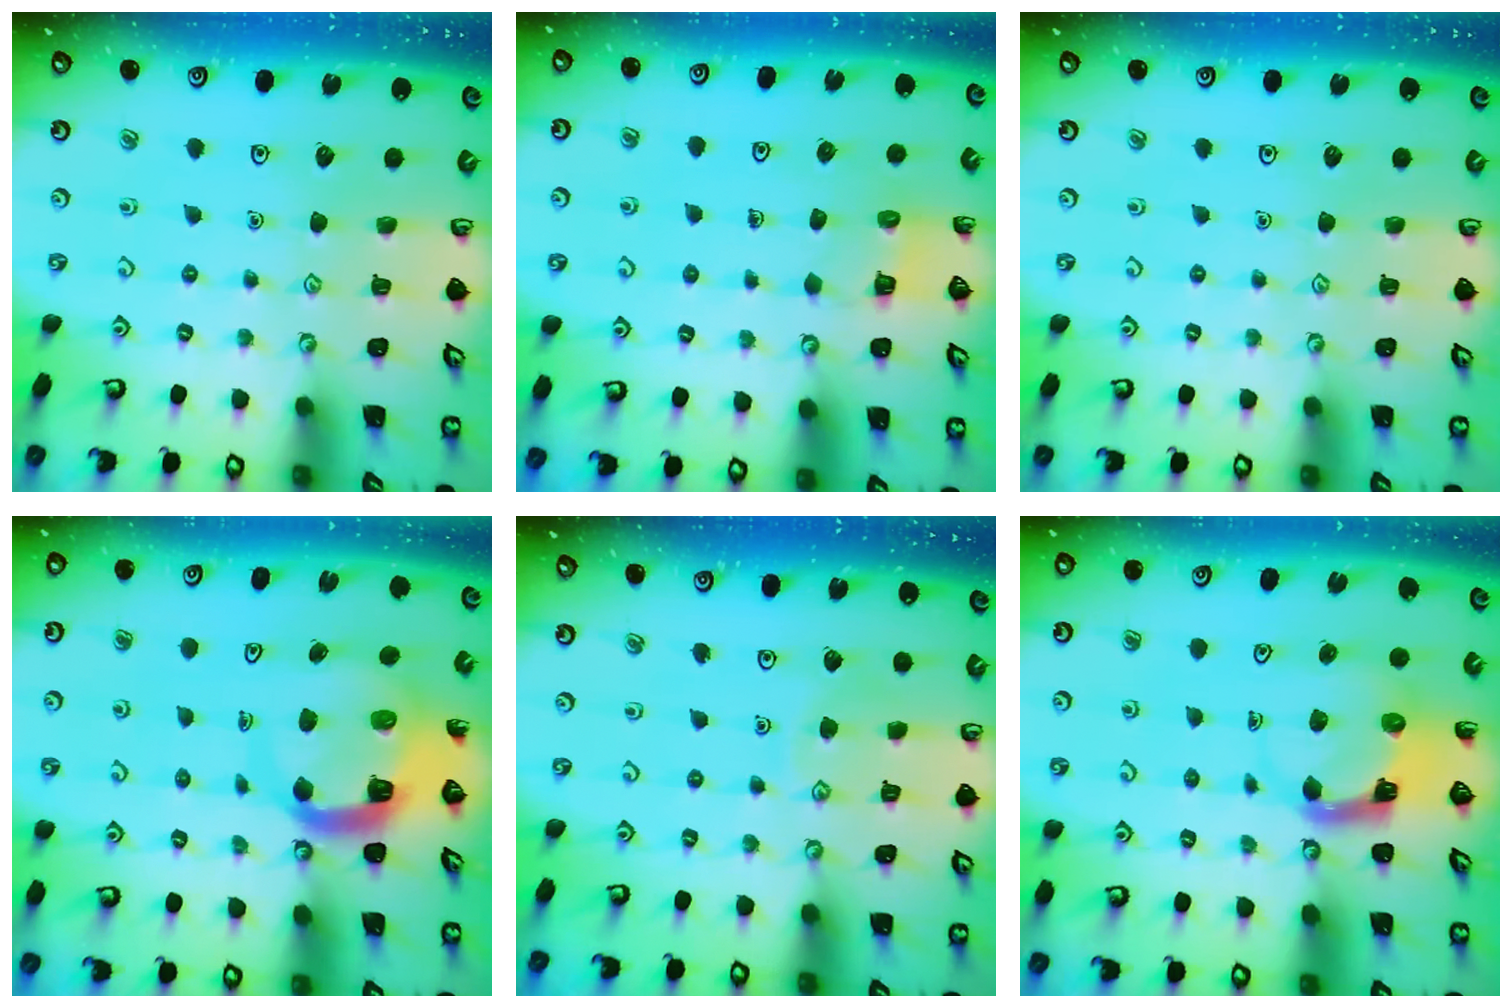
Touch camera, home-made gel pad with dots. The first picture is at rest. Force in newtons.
{"total": 3.0, "press": 3.0, "slide": 0.1}
{"total": 0.0}
{"total": 8.4, "press": 8.3, "slide": 0.9}
{"total": 5.2, "press": 5.1, "slide": 0.3}
{"total": 4.0, "press": 4.0, "slide": 0.2}